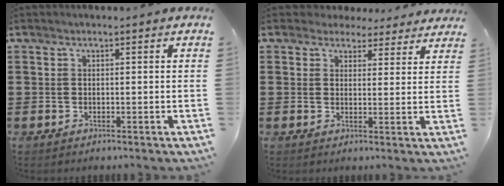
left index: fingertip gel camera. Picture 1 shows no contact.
{"total": 3.4, "force": [3.0, 1.5, 0.6], "torque": [-0.024, -0.003, 0.057]}